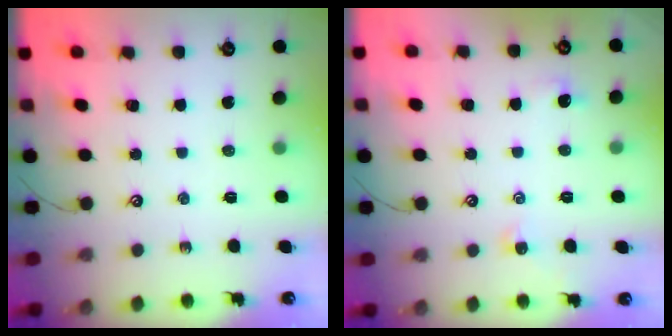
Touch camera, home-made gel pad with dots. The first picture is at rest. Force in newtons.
{"total": 1.0, "press": 0.9, "slide": 0.5}